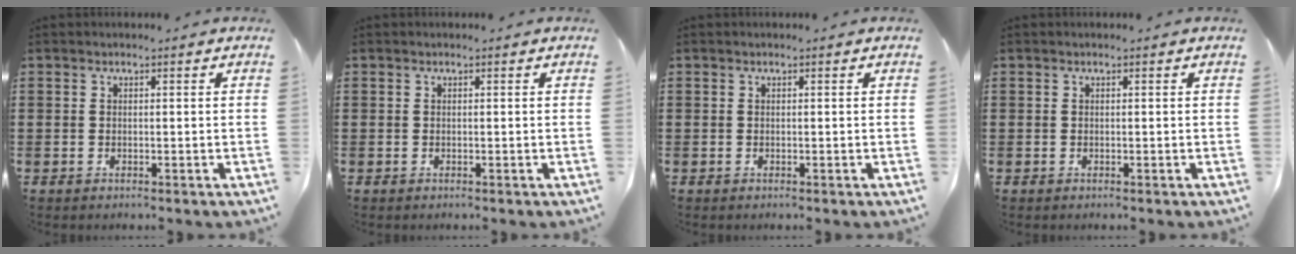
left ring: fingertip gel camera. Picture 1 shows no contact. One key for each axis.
{"total": 0.0}
{"total": 0.0}
{"total": 0.0}